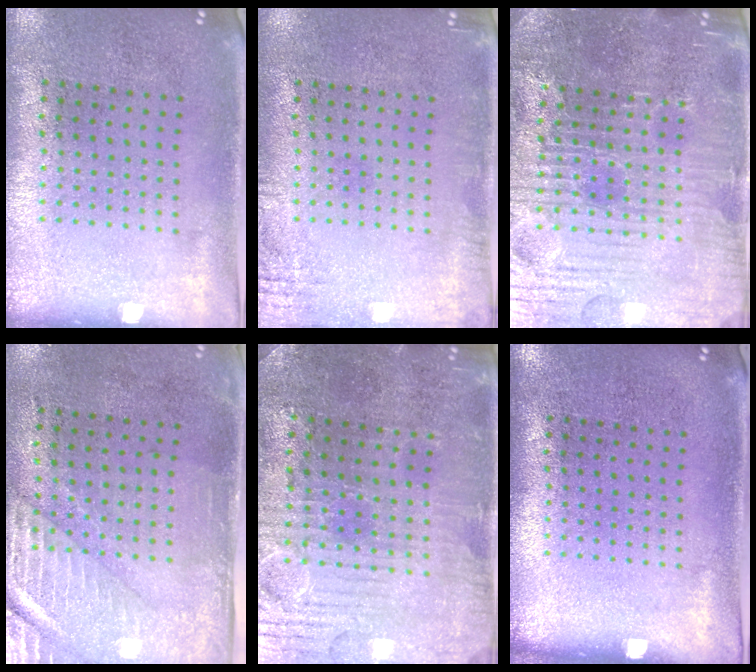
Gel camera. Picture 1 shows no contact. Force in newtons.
{"total": 2.0, "press": 2.0, "slide": 0.2}
{"total": 5.4, "press": 5.2, "slide": 1.8}
{"total": 2.9, "press": 2.4, "slide": 1.6}
{"total": 2.2, "press": 2.2, "slide": 0.5}
{"total": 0.0}